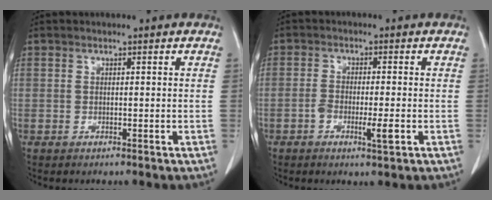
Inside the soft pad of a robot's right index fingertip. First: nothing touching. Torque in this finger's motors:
{"motor_torque": [0.12, -0.07, 0.10, 0.02]}